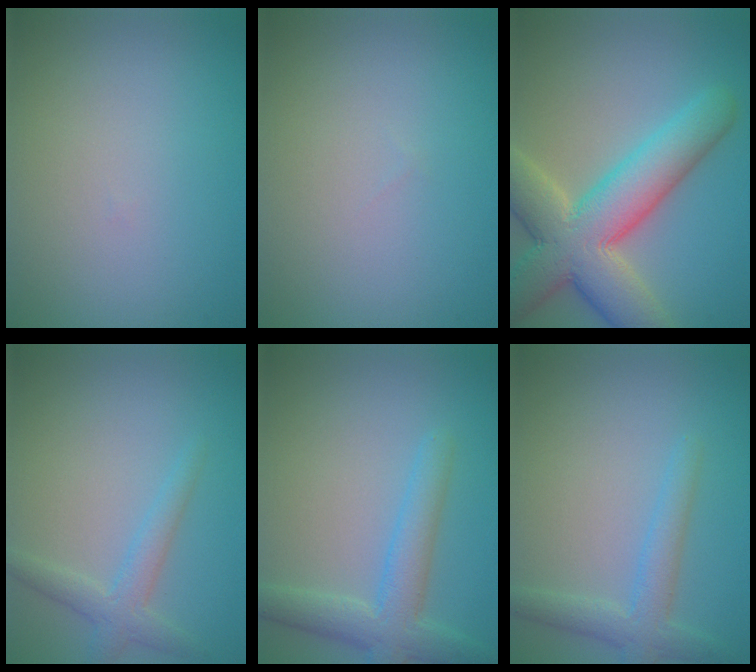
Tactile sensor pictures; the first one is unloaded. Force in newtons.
{"total": 0.0}
{"total": 10.3, "press": 10.2, "slide": 1.0}
{"total": 2.4, "press": 2.4, "slide": 0.1}
{"total": 4.2, "press": 4.2, "slide": 0.2}
{"total": 2.9, "press": 2.9, "slide": 0.2}